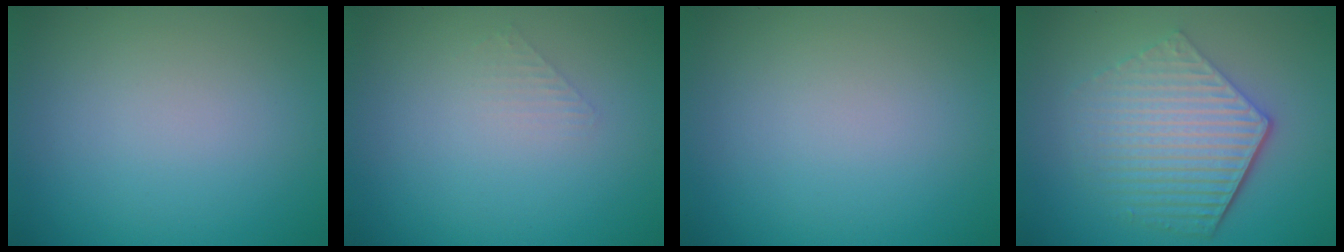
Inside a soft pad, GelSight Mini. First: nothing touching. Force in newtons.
{"total": 1.0, "press": 1.0, "slide": 0.1}
{"total": 0.0}
{"total": 6.1, "press": 4.5, "slide": 4.2}